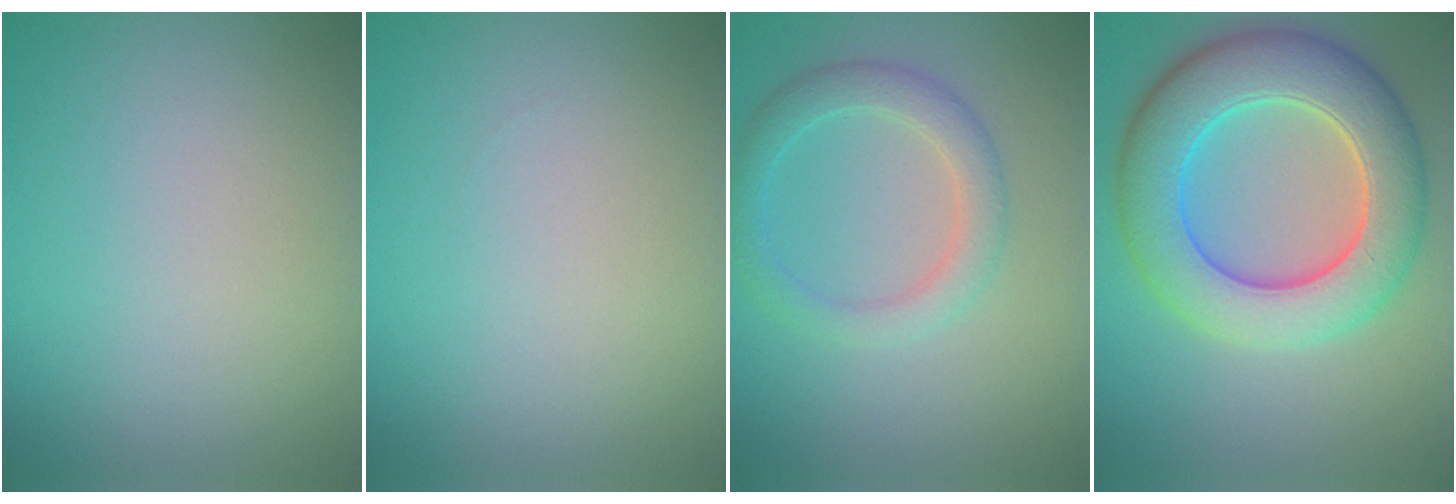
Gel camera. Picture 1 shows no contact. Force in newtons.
{"total": 0.0}
{"total": 3.0, "press": 3.0, "slide": 0.0}
{"total": 9.3, "press": 9.3, "slide": 0.6}